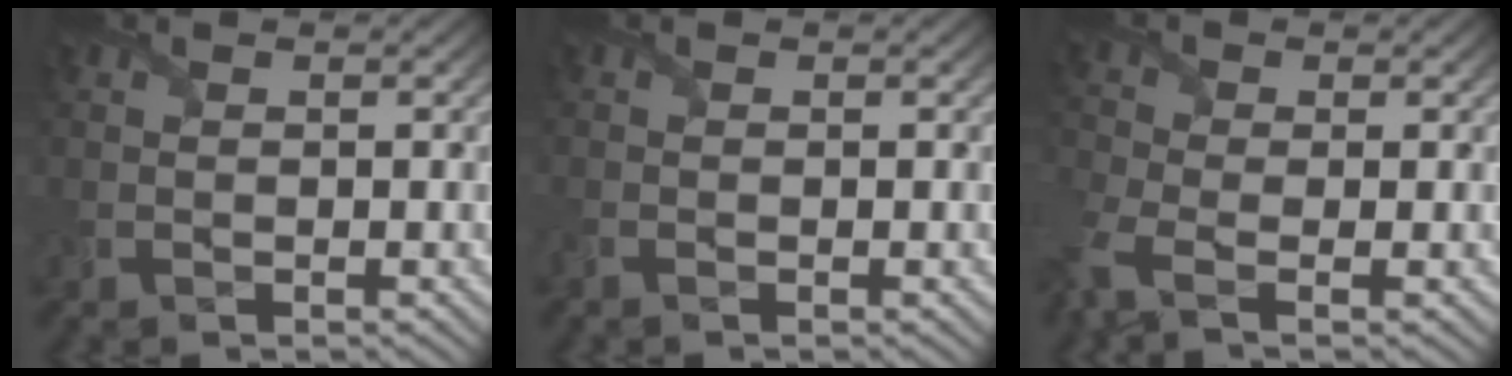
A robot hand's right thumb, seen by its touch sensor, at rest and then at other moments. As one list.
[{"total": 0.8, "force": [-0.6, 0.1, 0.5], "torque": [-0.015, -0.007, -0.017]}, {"total": 5.5, "force": [-2.9, 2.6, 3.9], "torque": [-0.111, -0.020, -0.072]}]